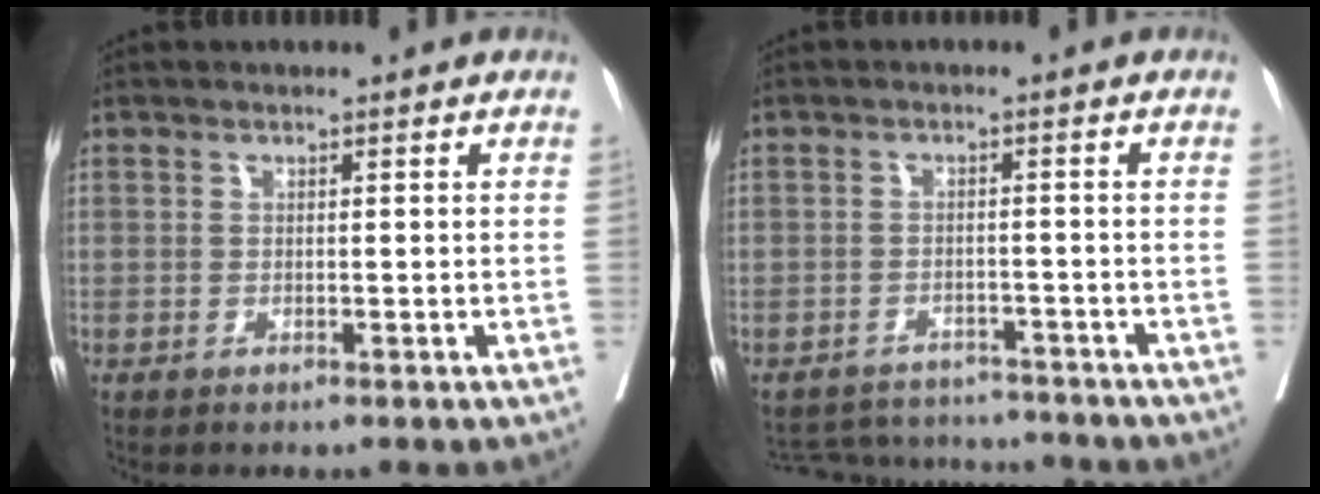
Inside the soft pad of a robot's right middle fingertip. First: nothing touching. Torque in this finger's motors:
{"motor_torque": [-0.61, -0.51, -0.25, -0.08]}